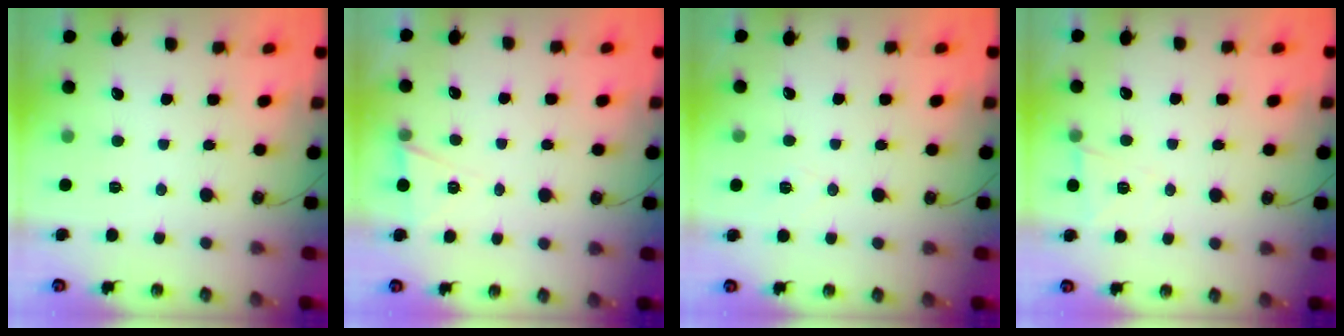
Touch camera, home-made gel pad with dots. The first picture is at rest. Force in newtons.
{"total": 6.3, "press": 4.2, "slide": 4.7}
{"total": 6.2, "press": 4.3, "slide": 4.5}
{"total": 6.6, "press": 5.1, "slide": 4.2}